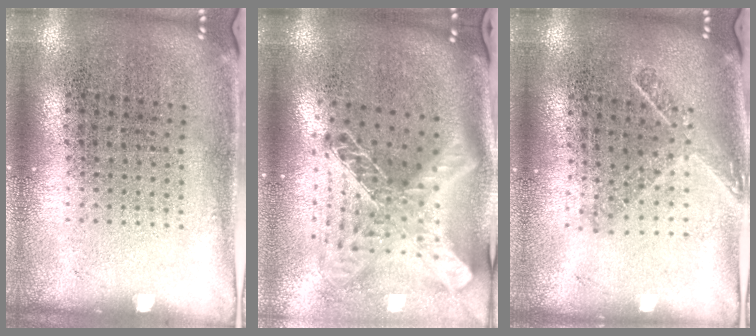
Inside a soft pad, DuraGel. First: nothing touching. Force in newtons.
{"total": 2.9, "press": 2.0, "slide": 2.1}
{"total": 1.7, "press": 1.3, "slide": 1.1}